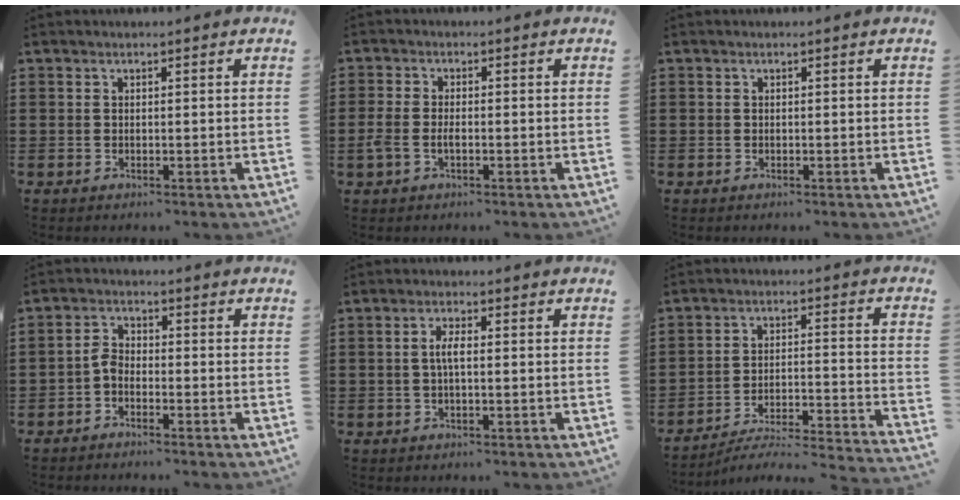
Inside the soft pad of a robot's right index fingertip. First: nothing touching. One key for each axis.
{"total": 2.5, "fx": -0.9, "fy": 1.2, "fz": 2.0, "tx": -0.051, "ty": -0.003, "tz": -0.020}
{"total": 0.0}
{"total": 2.7, "fx": -1.6, "fy": 1.4, "fz": 1.6, "tx": -0.048, "ty": 0.005, "tz": -0.037}
{"total": 2.8, "fx": -0.2, "fy": 0.7, "fz": 2.7, "tx": -0.057, "ty": -0.001, "tz": -0.008}
{"total": 3.5, "fx": -3.2, "fy": -0.1, "fz": 1.4, "tx": -0.035, "ty": -0.023, "tz": -0.071}